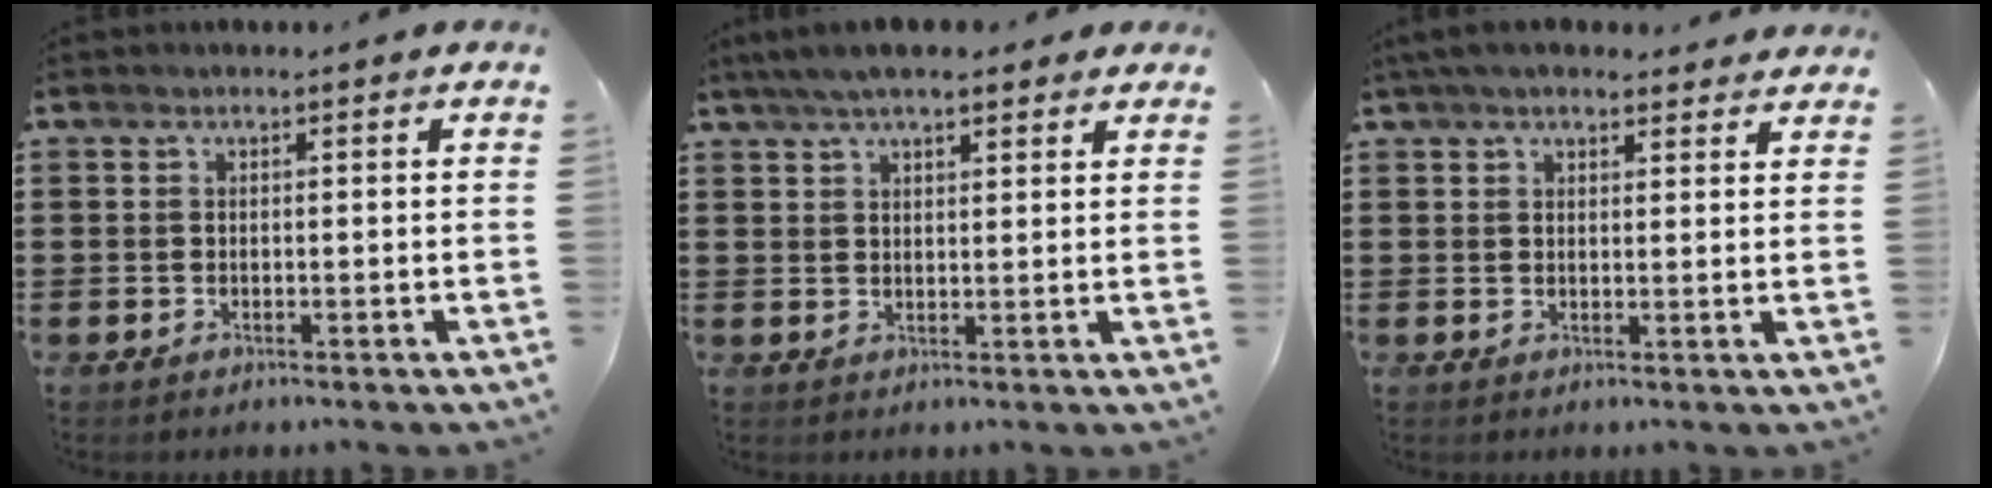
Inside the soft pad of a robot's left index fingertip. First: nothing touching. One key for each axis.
{"total": 5.1, "fx": 4.0, "fy": 1.5, "fz": 2.7, "tx": -0.062, "ty": 0.004, "tz": 0.074}
{"total": 4.2, "fx": 3.7, "fy": 1.0, "fz": 1.7, "tx": -0.043, "ty": -0.002, "tz": 0.069}